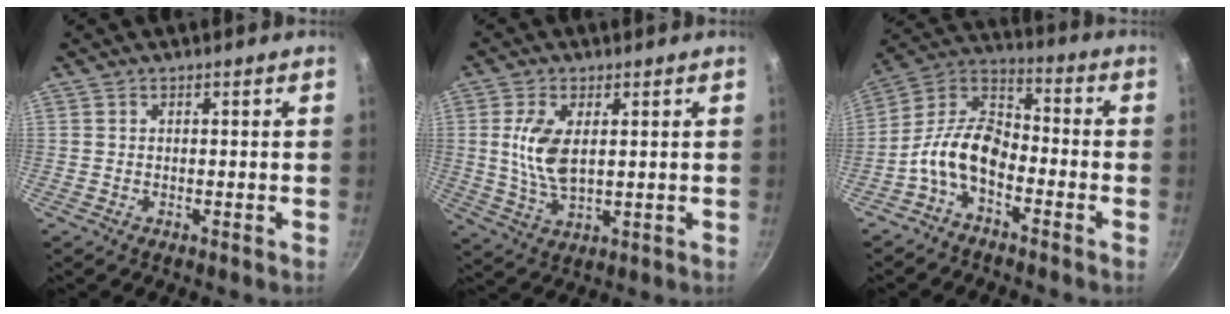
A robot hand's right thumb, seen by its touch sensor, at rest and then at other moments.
{"total": 8.8, "force": [1.6, 4.4, 7.4], "torque": [-0.146, -0.010, 0.035]}
{"total": 11.4, "force": [-4.7, 6.6, 8.1], "torque": [-0.143, 0.060, -0.115]}